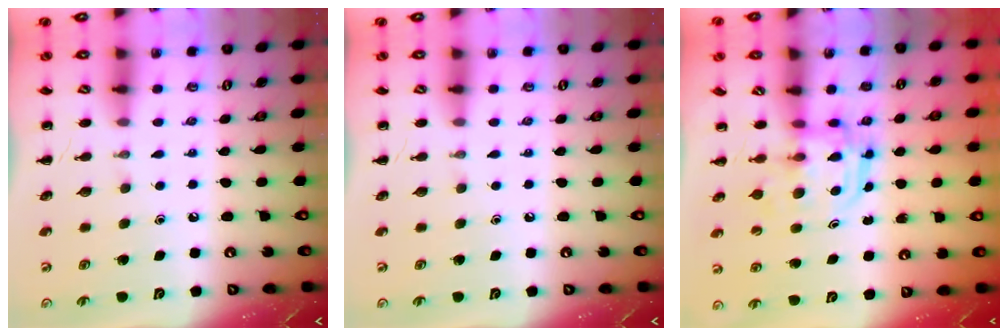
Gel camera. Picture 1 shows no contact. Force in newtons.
{"total": 0.0}
{"total": 2.9, "press": 2.9, "slide": 0.3}